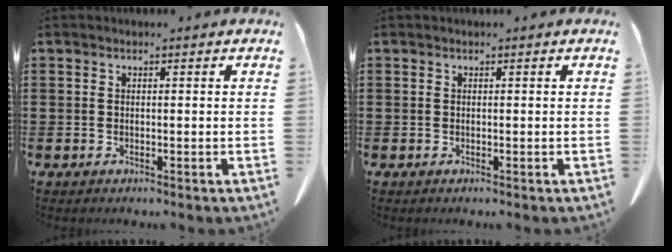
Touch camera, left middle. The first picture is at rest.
{"total": 0.0}